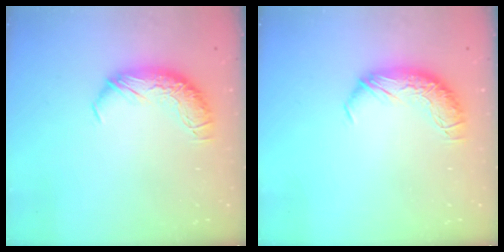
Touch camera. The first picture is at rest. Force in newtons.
{"total": 0.0}